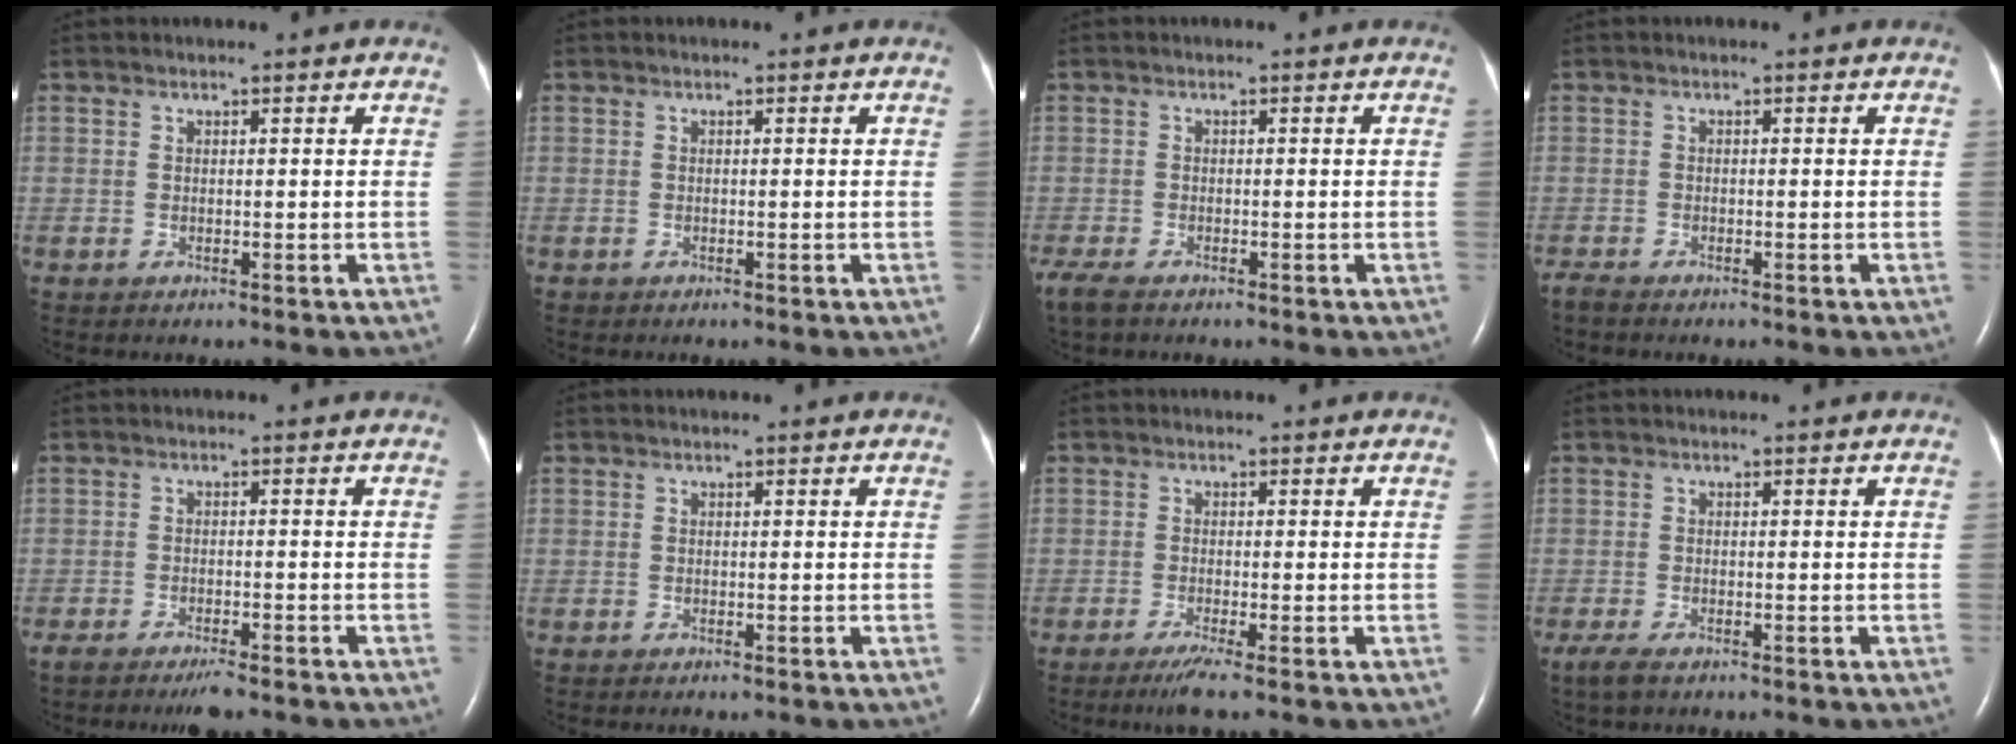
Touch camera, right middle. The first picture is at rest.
{"total": 0.0}
{"total": 5.0, "force": [-3.7, 1.8, 2.7], "torque": [-0.061, -0.014, -0.066]}
{"total": 1.2, "force": [-1.2, 0.1, 0.4], "torque": [-0.015, -0.003, -0.023]}
{"total": 4.4, "force": [-3.5, 0.6, 2.5], "torque": [-0.040, -0.009, -0.052]}
{"total": 0.0}
{"total": 2.9, "force": [-1.9, -0.4, 2.2], "torque": [-0.046, -0.011, -0.038]}
{"total": 2.9, "force": [-2.0, 0.9, 2.0], "torque": [-0.049, -0.010, -0.033]}